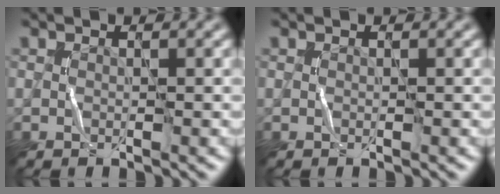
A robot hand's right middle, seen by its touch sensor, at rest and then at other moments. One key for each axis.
{"total": 0.0}